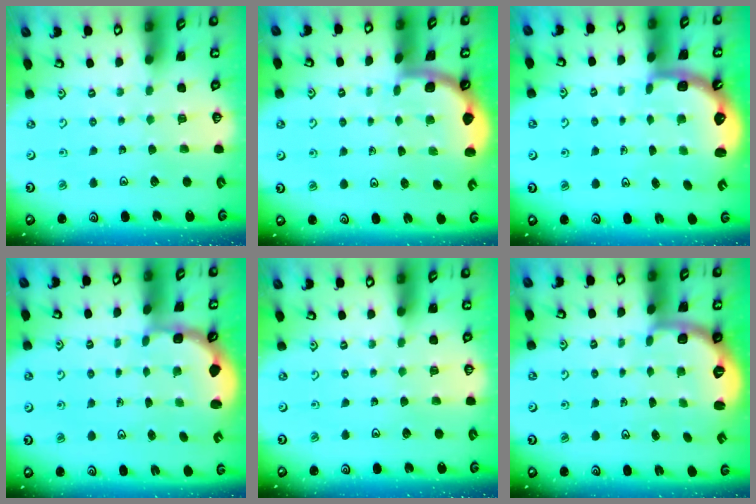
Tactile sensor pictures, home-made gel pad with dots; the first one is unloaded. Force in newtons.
{"total": 1.7, "press": 1.7, "slide": 0.1}
{"total": 2.8, "press": 2.5, "slide": 1.2}
{"total": 2.7, "press": 2.0, "slide": 1.8}
{"total": 0.0}
{"total": 2.6, "press": 1.5, "slide": 2.1}